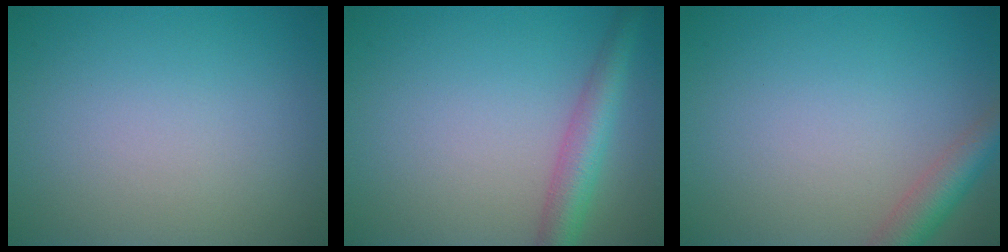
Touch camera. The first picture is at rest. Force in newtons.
{"total": 3.8, "press": 3.8, "slide": 0.1}
{"total": 3.2, "press": 3.2, "slide": 0.2}